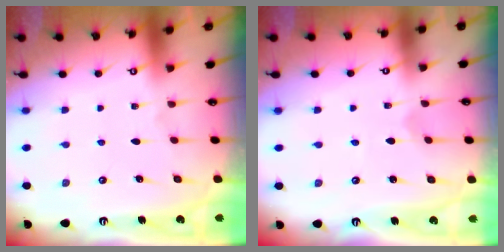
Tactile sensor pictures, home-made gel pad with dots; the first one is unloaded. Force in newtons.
{"total": 1.2, "press": 1.1, "slide": 0.1}